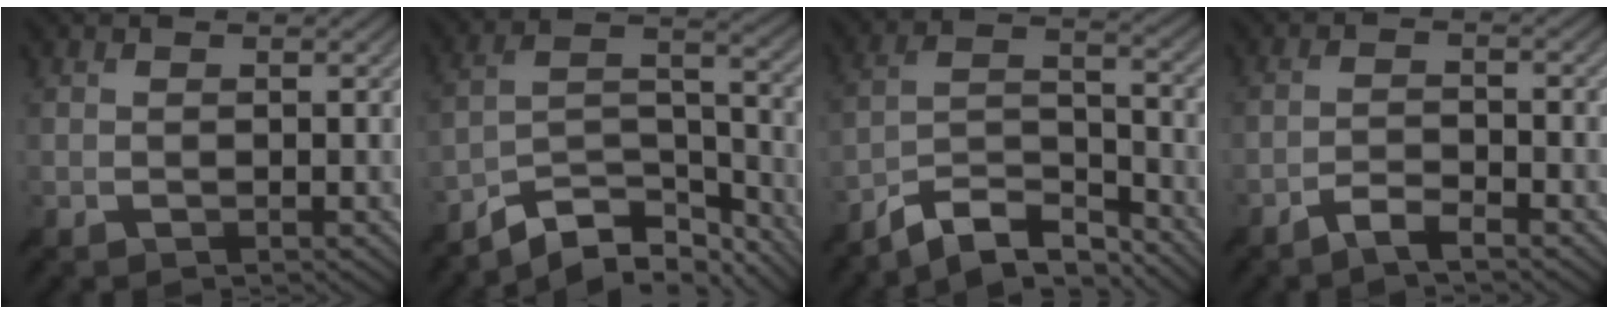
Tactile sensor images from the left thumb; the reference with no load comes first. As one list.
[{"total": 10.0, "force": [-8.0, 3.5, 4.8], "torque": [-0.085, 0.004, -0.150]}, {"total": 8.7, "force": [-7.3, 2.4, 4.0], "torque": [-0.076, 0.013, -0.144]}, {"total": 2.8, "force": [-2.2, 0.3, 1.7], "torque": [-0.036, 0.006, -0.047]}]